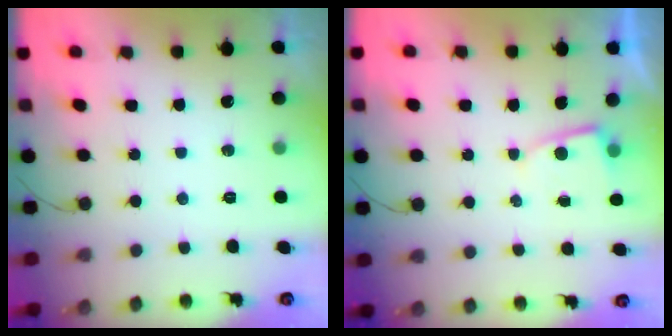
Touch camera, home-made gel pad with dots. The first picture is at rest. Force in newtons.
{"total": 2.0, "press": 2.0, "slide": 0.2}